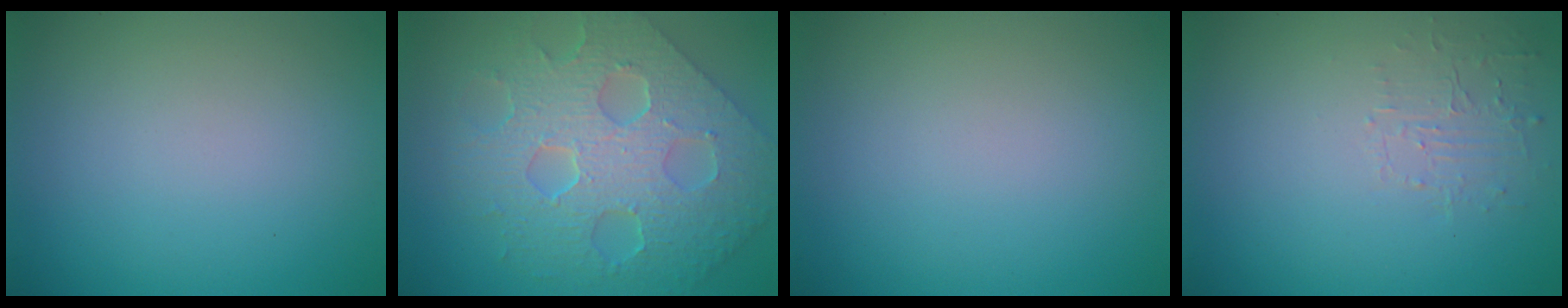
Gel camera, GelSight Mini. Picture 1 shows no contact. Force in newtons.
{"total": 9.0, "press": 6.5, "slide": 6.2}
{"total": 0.0}
{"total": 1.5, "press": 0.1, "slide": 1.5}